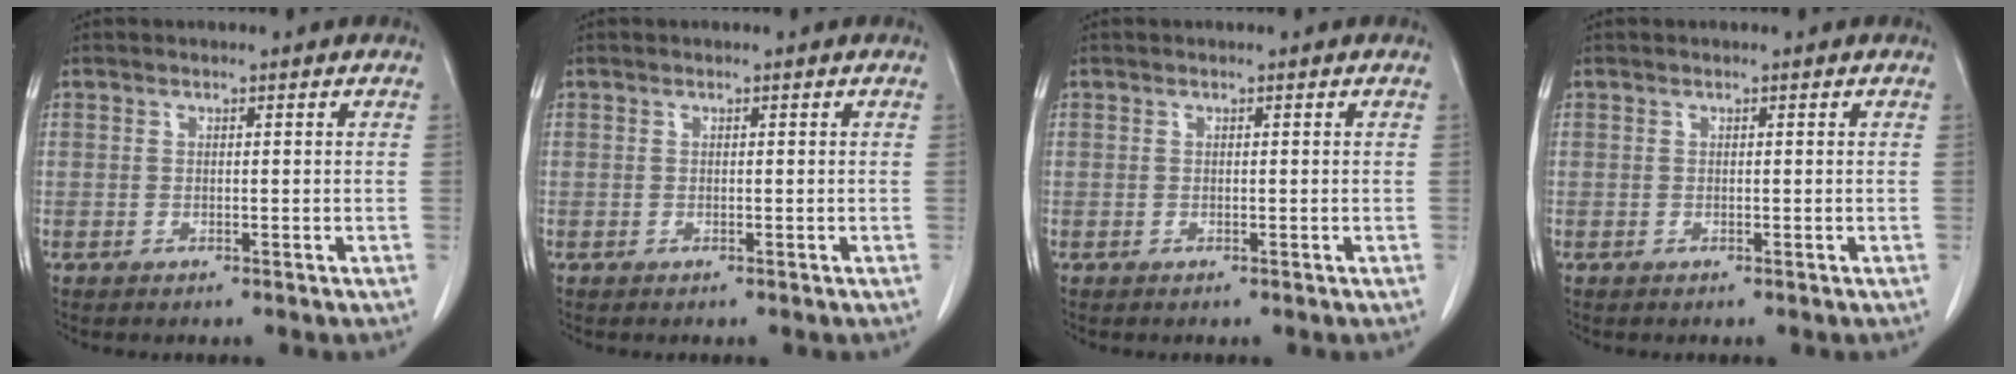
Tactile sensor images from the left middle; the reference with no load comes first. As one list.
[{"total": 0.0}, {"total": 0.0}, {"total": 0.0}]